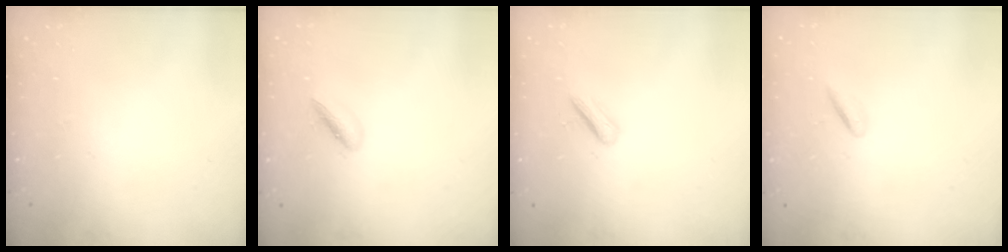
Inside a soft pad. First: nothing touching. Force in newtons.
{"total": 3.7, "press": 3.6, "slide": 1.1}
{"total": 3.5, "press": 3.4, "slide": 0.6}
{"total": 0.8, "press": 0.7, "slide": 0.4}